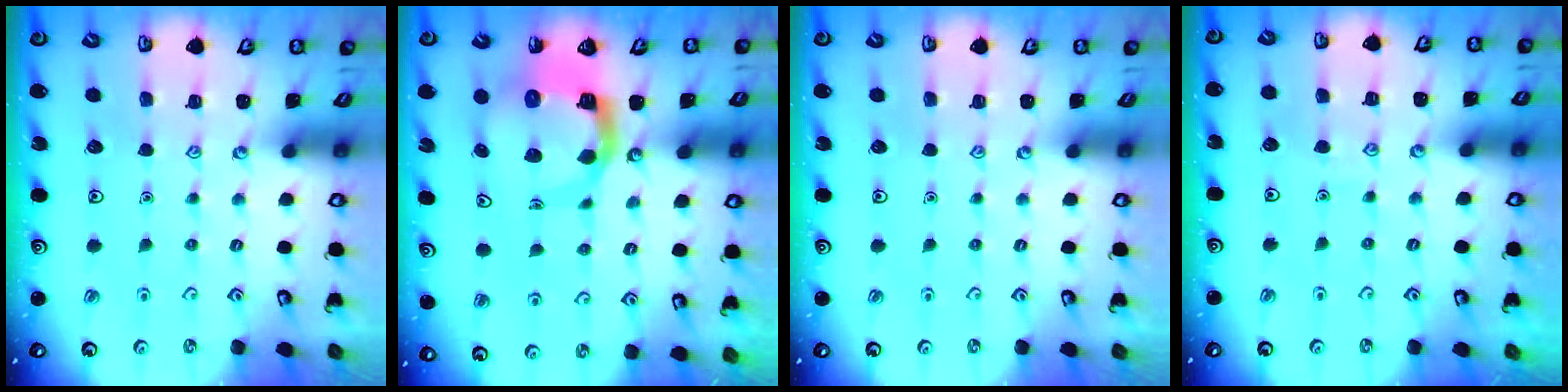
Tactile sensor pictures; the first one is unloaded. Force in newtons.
{"total": 9.3, "press": 9.2, "slide": 1.2}
{"total": 0.0}
{"total": 3.5, "press": 3.5, "slide": 0.3}